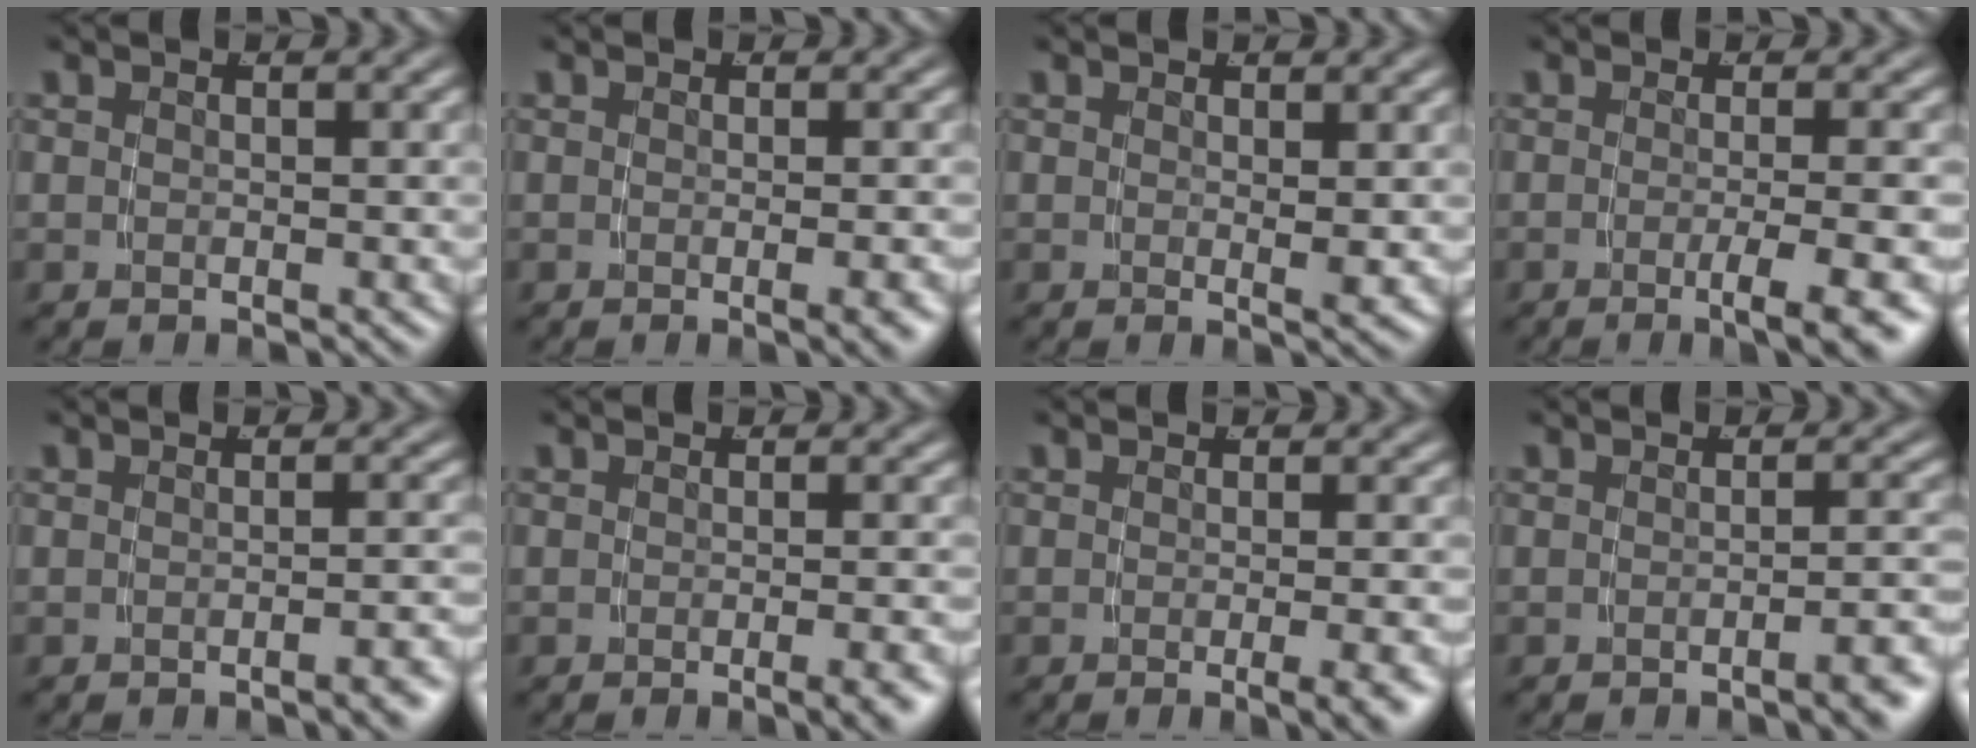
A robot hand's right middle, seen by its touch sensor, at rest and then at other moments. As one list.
[{"total": 1.5, "force": [-0.6, -0.5, 1.3], "torque": [-0.016, 0.002, -0.010]}, {"total": 1.0, "force": [0.4, -0.4, 0.8], "torque": [-0.009, -0.008, 0.009]}, {"total": 4.3, "force": [-2.6, -0.3, 3.3], "torque": [-0.041, -0.008, -0.037]}, {"total": 1.5, "force": [-1.2, -0.3, 0.9], "torque": [-0.008, 0.012, -0.024]}, {"total": 1.8, "force": [-1.1, -0.4, 1.3], "torque": [-0.015, 0.009, -0.021]}, {"total": 2.6, "force": [-1.4, -0.3, 2.1], "torque": [-0.020, 0.002, -0.023]}, {"total": 2.4, "force": [-1.6, -0.2, 1.7], "torque": [-0.017, 0.011, -0.030]}]